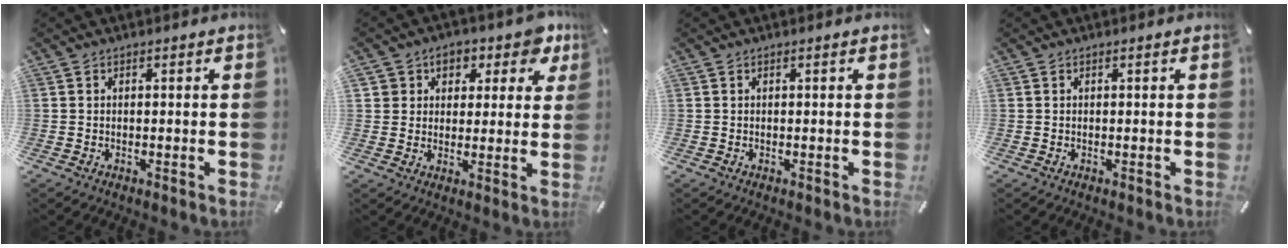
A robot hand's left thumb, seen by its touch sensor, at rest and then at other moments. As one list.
[{"total": 7.6, "force": [3.2, 6.2, 3.0], "torque": [-0.034, -0.018, 0.052]}, {"total": 0.0}, {"total": 0.0}]